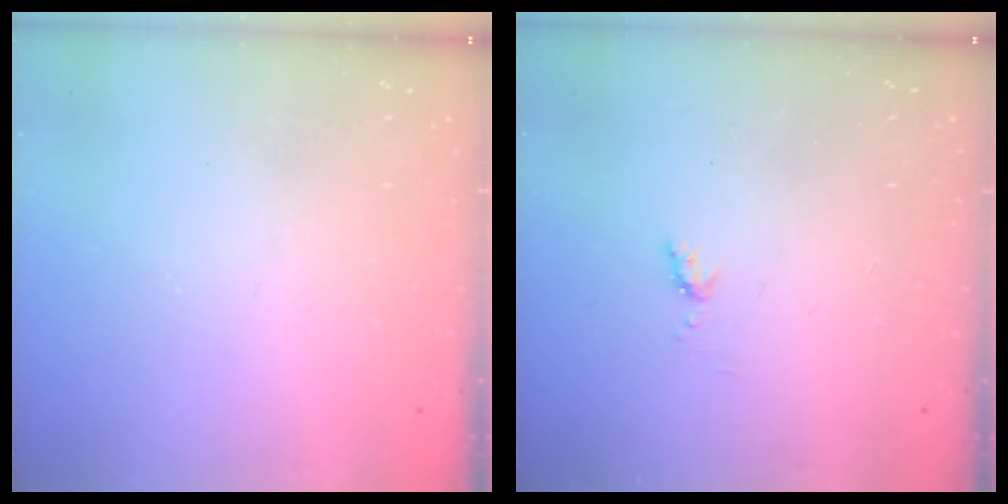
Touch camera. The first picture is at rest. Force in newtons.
{"total": 4.2, "press": 4.1, "slide": 0.5}